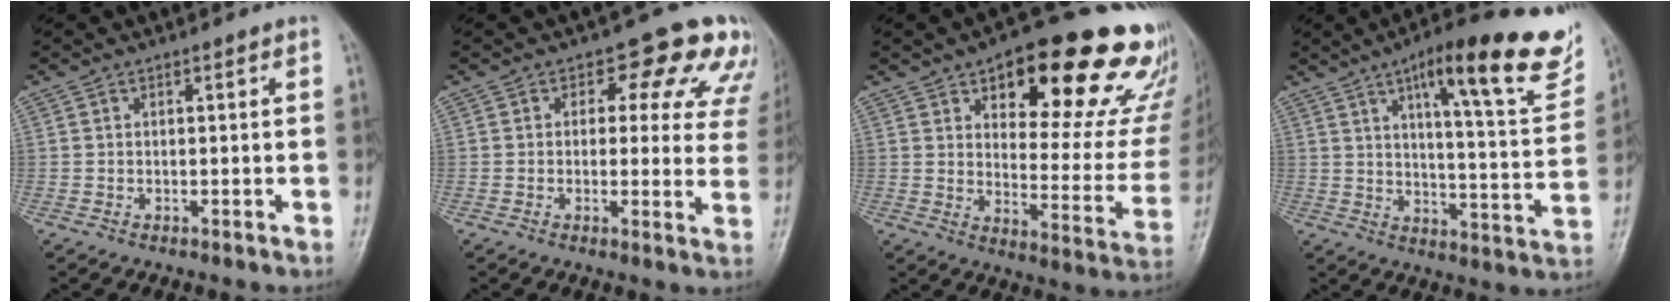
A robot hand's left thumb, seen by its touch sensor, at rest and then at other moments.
{"total": 11.3, "force": [6.2, 6.5, 6.9], "torque": [-0.025, -0.021, 0.052]}
{"total": 27.1, "force": [16.1, 10.3, 19.2], "torque": [-0.207, -0.061, 0.215]}
{"total": 21.4, "force": [12.1, 5.0, 16.9], "torque": [-0.199, -0.042, 0.172]}